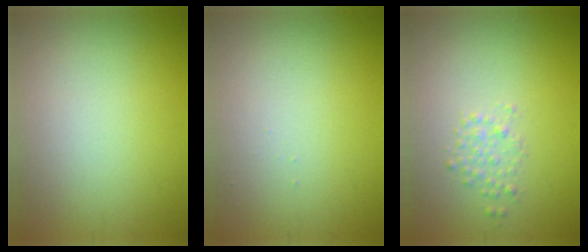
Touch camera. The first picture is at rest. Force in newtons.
{"total": 0.0}
{"total": 1.3, "press": 1.3, "slide": 0.0}